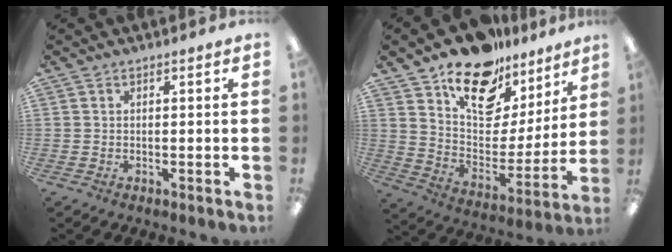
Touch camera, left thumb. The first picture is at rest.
{"total": 17.4, "force": [12.8, 9.5, 7.1], "torque": [-0.122, -0.091, 0.227]}